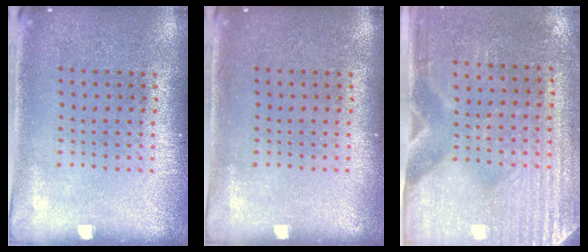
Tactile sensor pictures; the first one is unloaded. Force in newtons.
{"total": 0.0}
{"total": 2.9, "press": 2.6, "slide": 1.5}